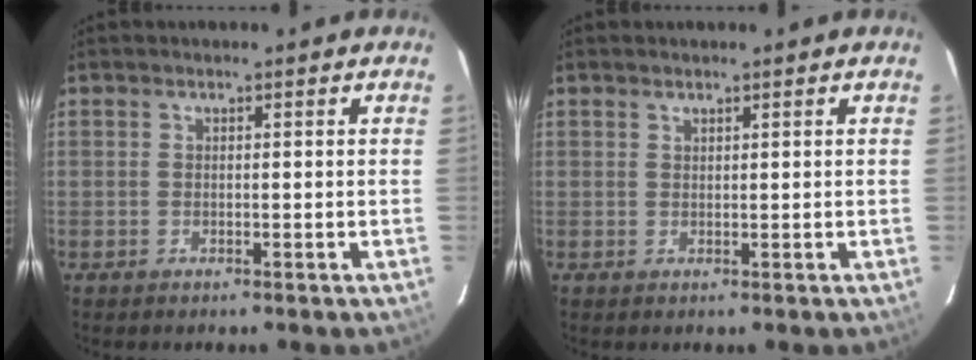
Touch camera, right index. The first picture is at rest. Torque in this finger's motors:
{"motor_torque": [-0.10, 0.11, 0.00, 0.00]}